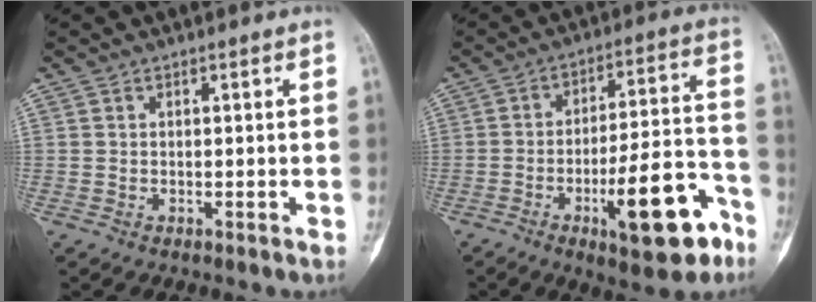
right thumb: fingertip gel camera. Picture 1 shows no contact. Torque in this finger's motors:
{"motor_torque": [2.04, 1.38, 1.29, -1.28, 0.46]}